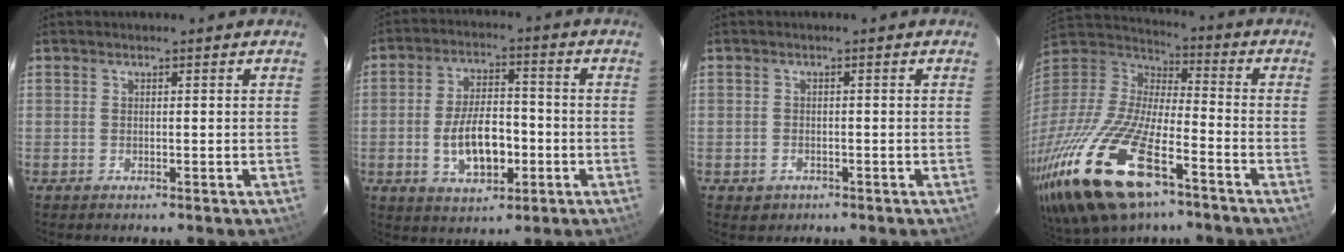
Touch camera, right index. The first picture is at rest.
{"total": 10.5, "force": [-2.7, 5.4, 8.6], "torque": [-0.169, 0.007, -0.035]}
{"total": 2.3, "force": [-1.1, 1.9, 0.6], "torque": [-0.016, 0.001, -0.011]}
{"total": 32.6, "force": [-19.0, 12.4, 23.4], "torque": [-0.510, -0.066, -0.336]}